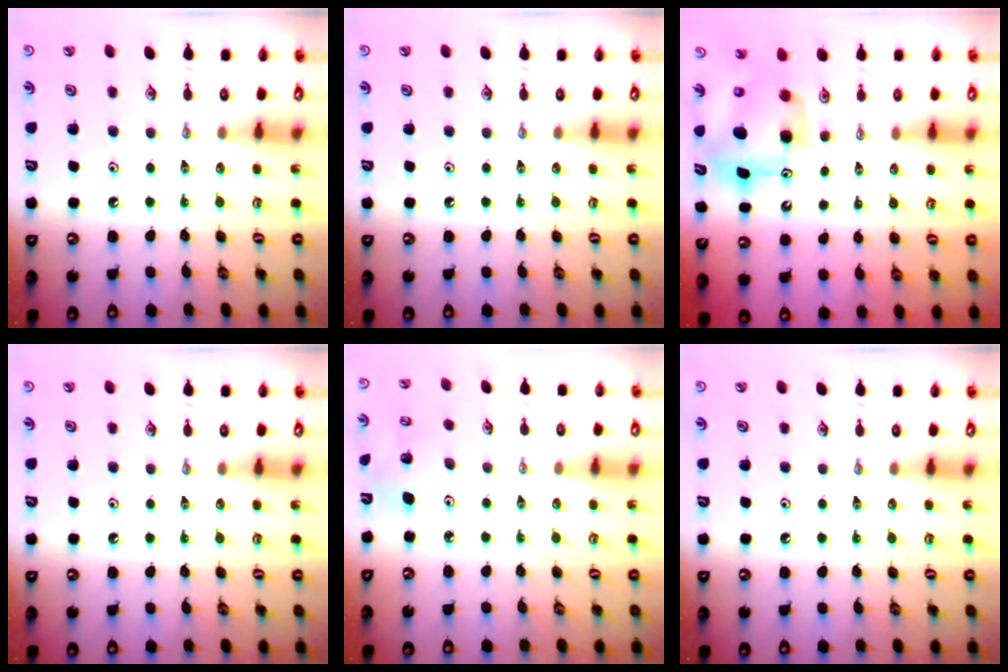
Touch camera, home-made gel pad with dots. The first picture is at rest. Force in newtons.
{"total": 0.0}
{"total": 8.6, "press": 8.6, "slide": 1.0}
{"total": 0.0}
{"total": 3.7, "press": 3.3, "slide": 1.6}
{"total": 0.0}